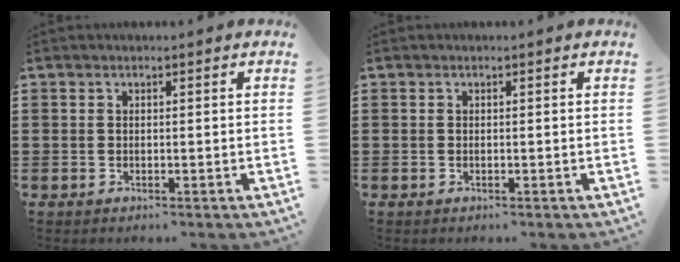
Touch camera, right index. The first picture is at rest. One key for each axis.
{"total": 0.0}